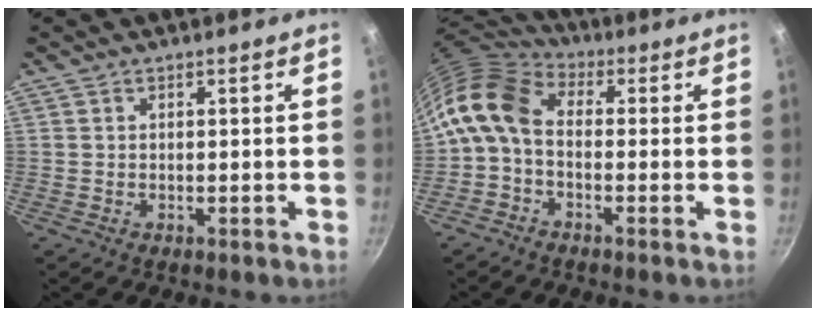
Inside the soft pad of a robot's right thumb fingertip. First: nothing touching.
{"total": 9.7, "force": [-1.0, 6.8, 6.9], "torque": [-0.126, 0.033, -0.042]}